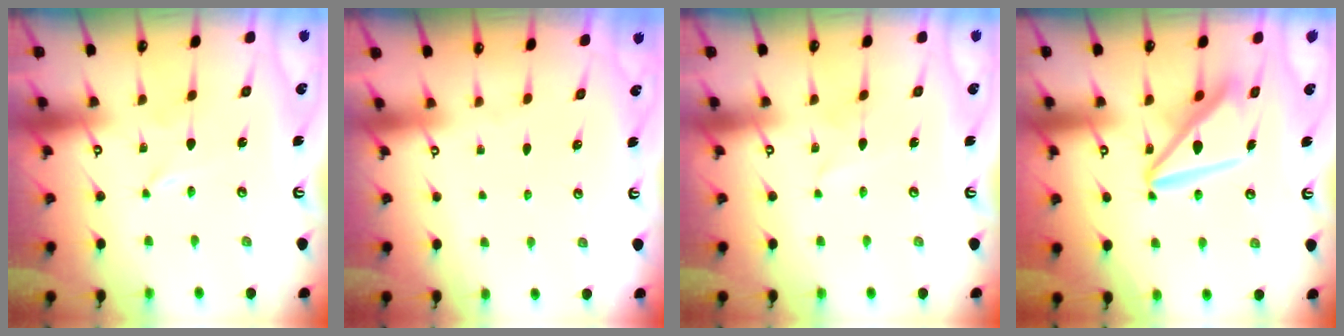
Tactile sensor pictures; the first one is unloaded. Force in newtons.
{"total": 0.0}
{"total": 1.7, "press": 1.7, "slide": 0.2}
{"total": 12.4, "press": 12.3, "slide": 1.6}